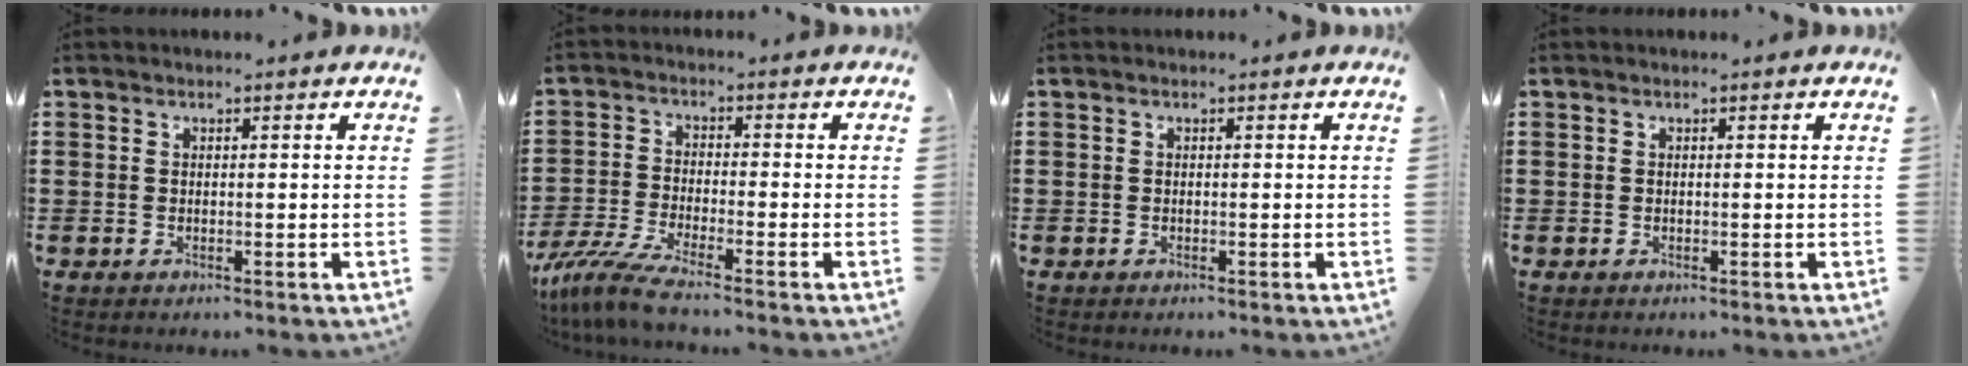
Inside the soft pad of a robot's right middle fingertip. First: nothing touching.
{"total": 5.5, "force": [-4.7, 0.1, 2.7], "torque": [-0.081, -0.022, -0.099]}
{"total": 0.0}
{"total": 0.0}